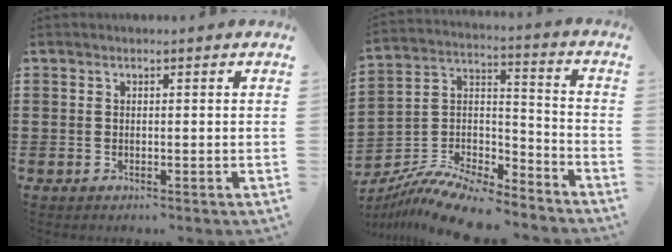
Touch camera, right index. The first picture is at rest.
{"total": 10.4, "force": [-9.6, 1.9, 3.5], "torque": [-0.077, 0.016, -0.195]}